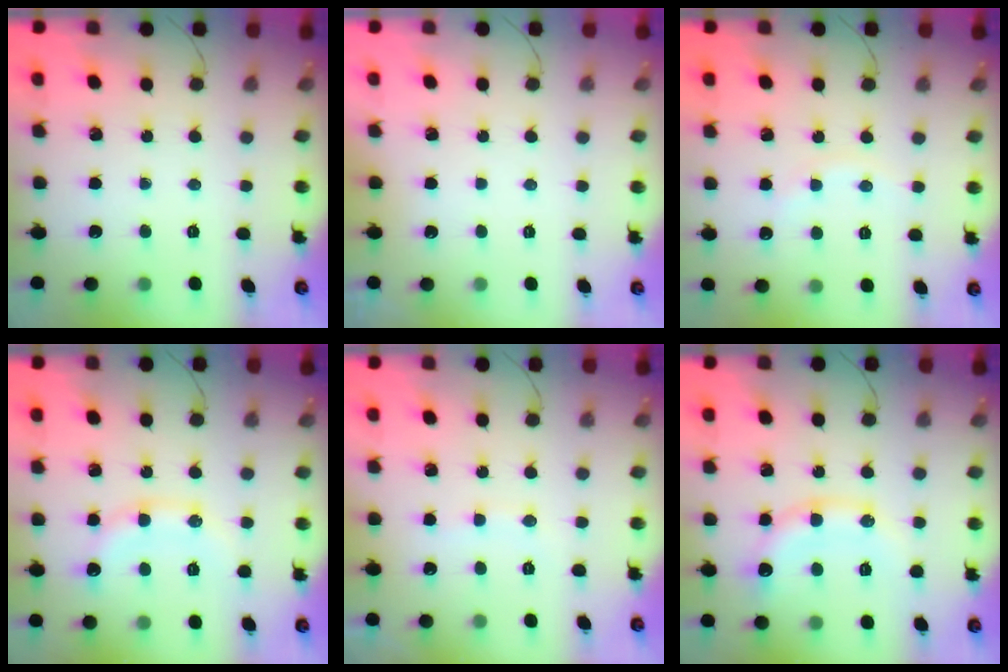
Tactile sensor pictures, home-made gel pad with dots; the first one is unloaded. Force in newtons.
{"total": 2.8, "press": 2.8, "slide": 0.1}
{"total": 5.7, "press": 5.4, "slide": 1.6}
{"total": 12.5, "press": 12.4, "slide": 1.0}
{"total": 6.0, "press": 5.9, "slide": 0.9}
{"total": 11.1, "press": 11.0, "slide": 1.4}